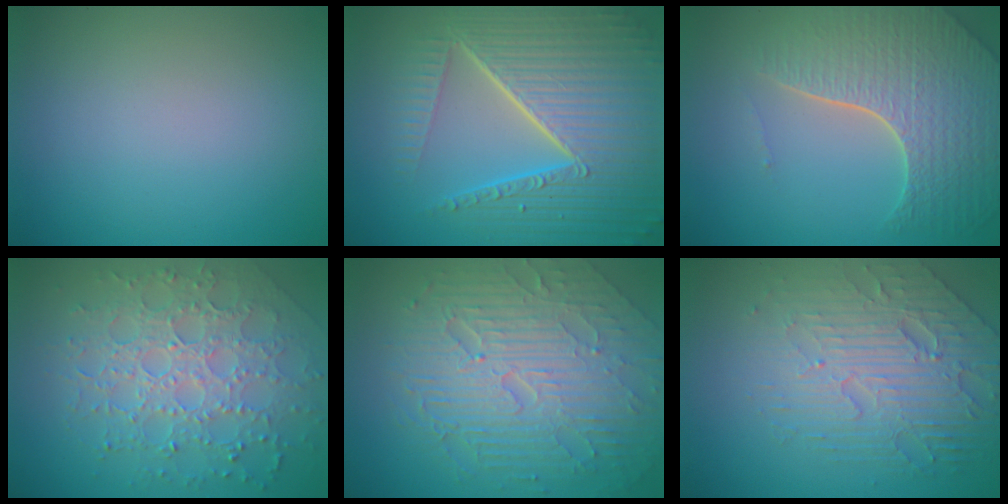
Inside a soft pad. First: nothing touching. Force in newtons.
{"total": 10.6, "press": 6.6, "slide": 8.3}
{"total": 7.7, "press": 5.6, "slide": 5.3}
{"total": 7.5, "press": 5.4, "slide": 5.2}
{"total": 9.5, "press": 6.2, "slide": 7.2}
{"total": 6.7, "press": 4.9, "slide": 4.5}